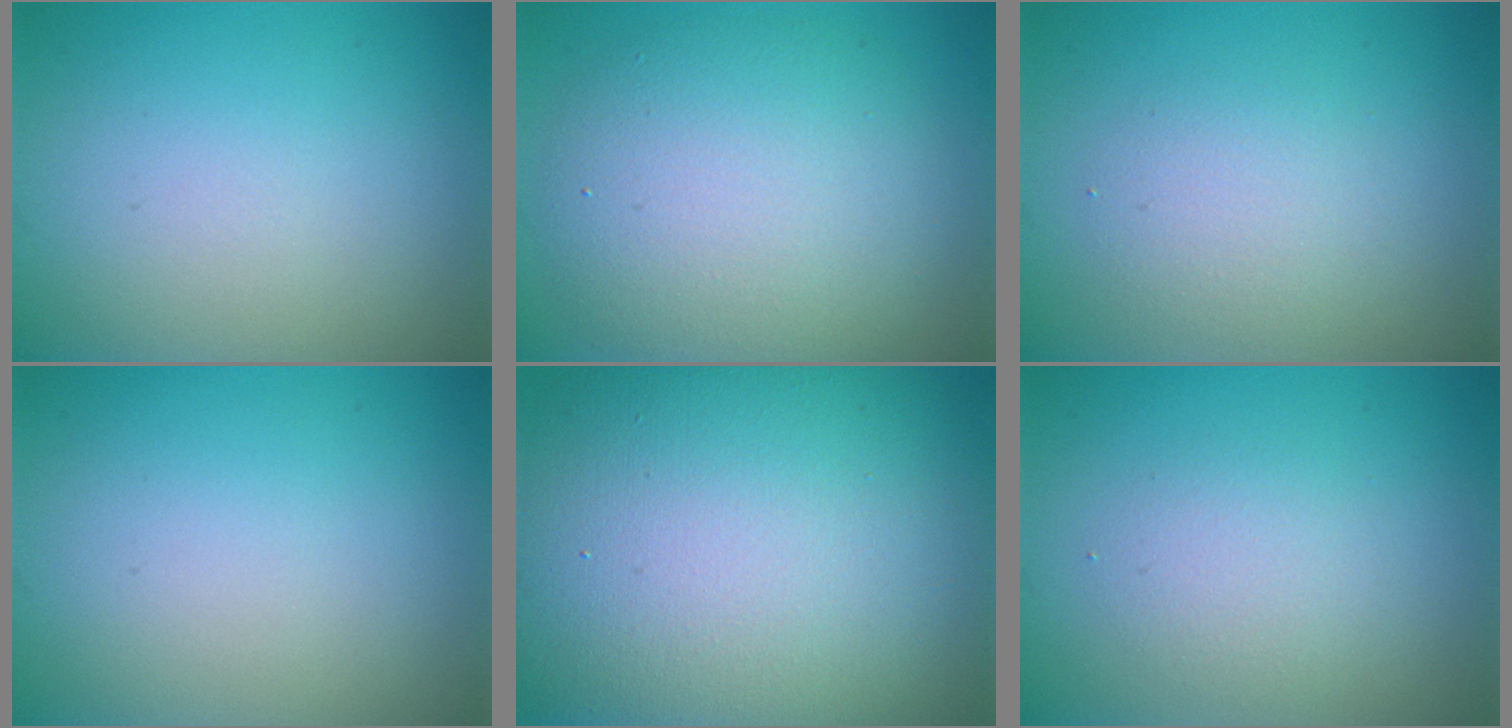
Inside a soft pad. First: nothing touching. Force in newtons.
{"total": 8.0, "press": 8.0, "slide": 0.2}
{"total": 2.4, "press": 2.4, "slide": 0.1}
{"total": 0.0}
{"total": 19.5, "press": 19.4, "slide": 0.8}
{"total": 2.0, "press": 2.0, "slide": 0.1}